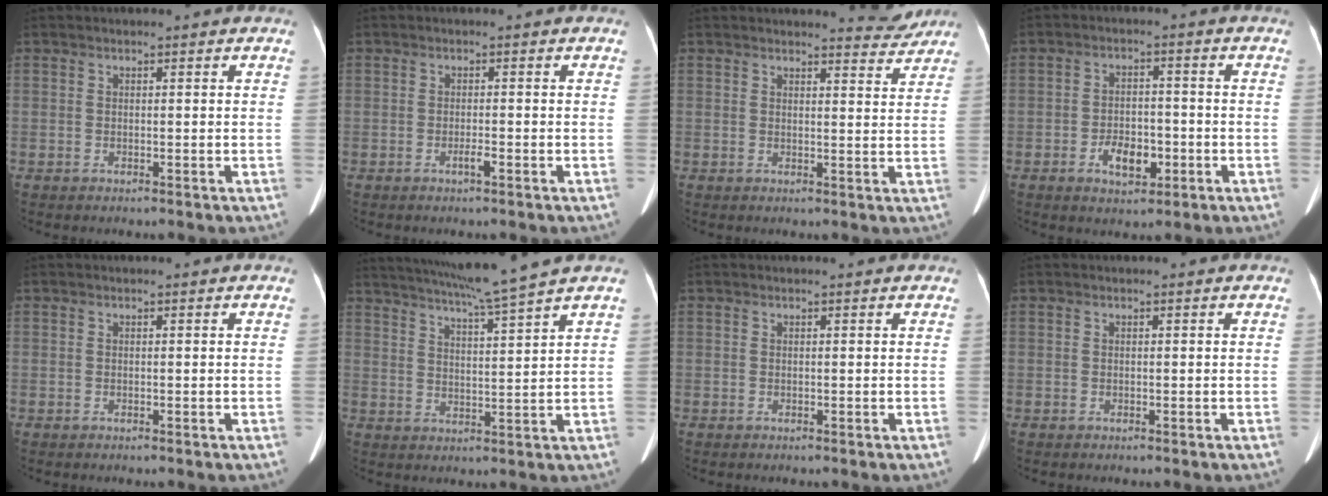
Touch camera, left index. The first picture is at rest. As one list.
[{"total": 1.2, "force": [-0.7, 0.0, 0.9], "torque": [-0.021, -0.001, -0.013]}, {"total": 3.9, "force": [3.9, 0.3, 0.0], "torque": [-0.003, -0.022, 0.037]}, {"total": 5.4, "force": [-2.3, 3.0, 3.9], "torque": [-0.069, 0.004, -0.034]}, {"total": 0.0}, {"total": 11.1, "force": [9.5, -2.3, 5.2], "torque": [-0.091, -0.011, 0.150]}, {"total": 0.9, "force": [0.8, 0.0, 0.2], "torque": [-0.008, 0.004, 0.009]}, {"total": 0.0}]